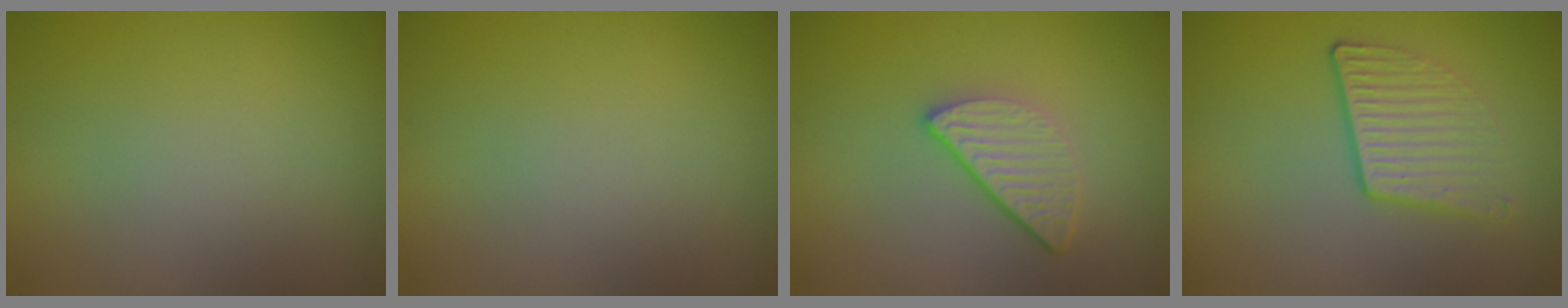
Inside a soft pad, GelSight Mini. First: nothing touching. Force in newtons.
{"total": 0.0}
{"total": 3.4, "press": 2.6, "slide": 2.1}
{"total": 3.7, "press": 2.5, "slide": 2.7}